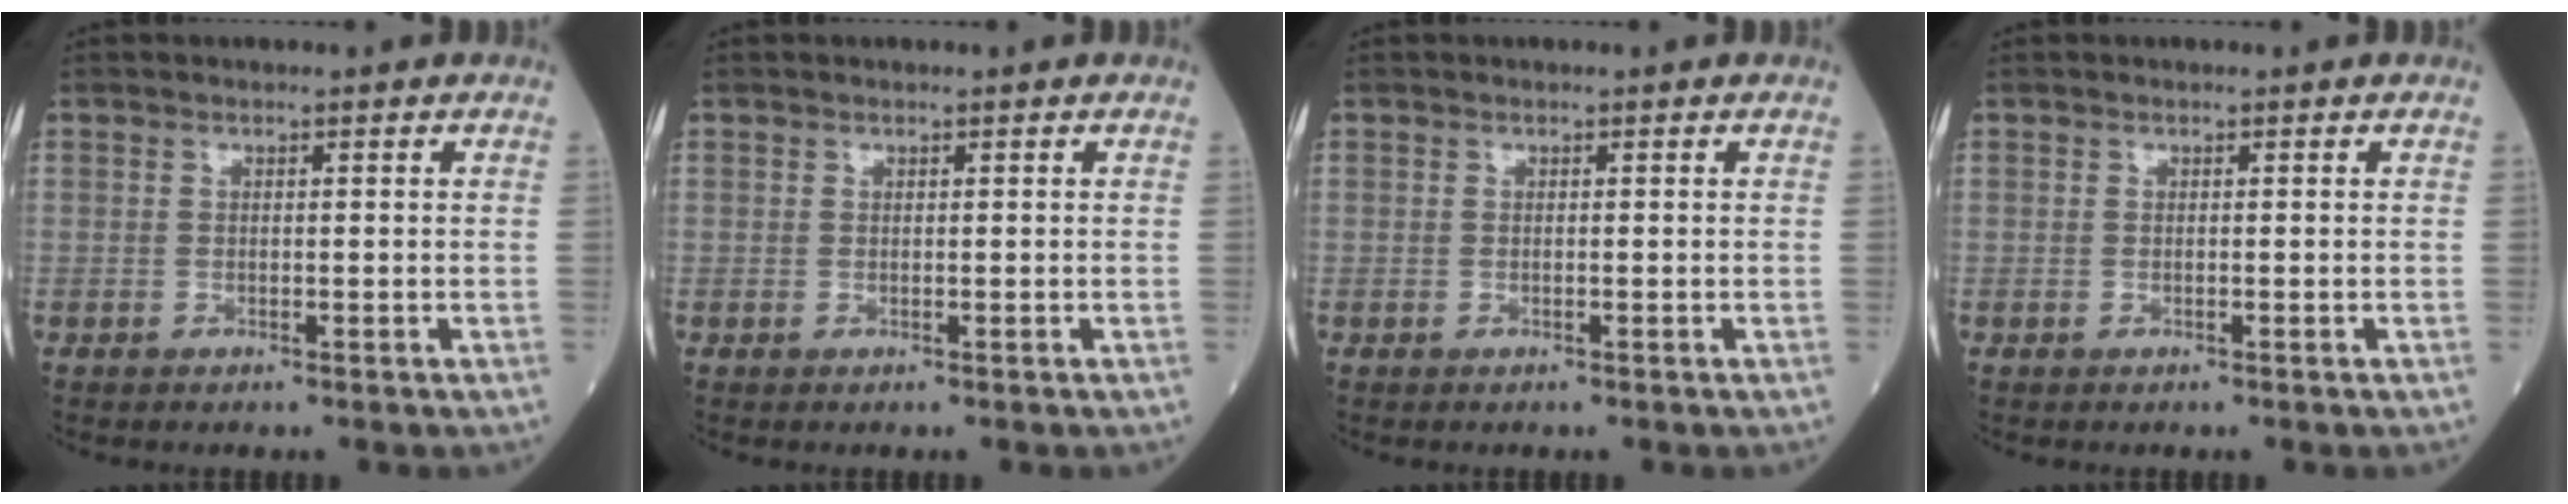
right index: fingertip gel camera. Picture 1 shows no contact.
{"total": 0.0}
{"total": 0.0}
{"total": 0.0}